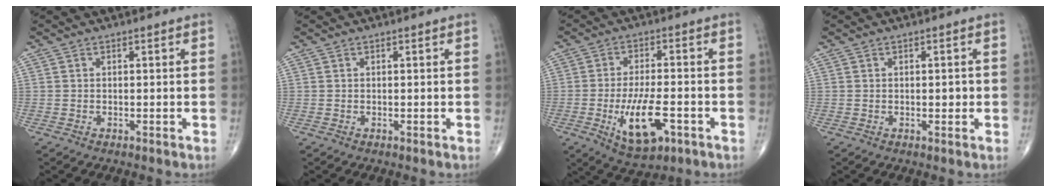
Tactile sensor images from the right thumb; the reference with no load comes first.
{"total": 0.0}
{"total": 11.2, "force": [-3.9, 4.7, 9.5], "torque": [-0.160, 0.007, -0.058]}
{"total": 2.2, "force": [-0.1, 1.2, 1.8], "torque": [-0.014, 0.001, -0.002]}